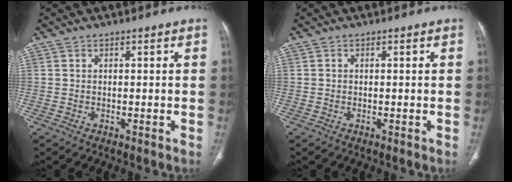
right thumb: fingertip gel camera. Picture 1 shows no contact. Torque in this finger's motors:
{"motor_torque": [0.38, 0.31, -0.32, 0.04, 0.03]}